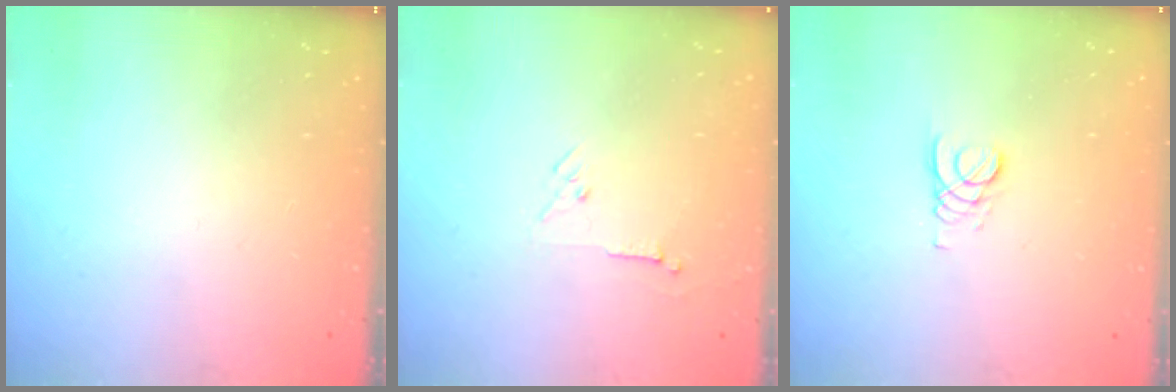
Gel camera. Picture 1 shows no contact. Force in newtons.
{"total": 3.5, "press": 3.4, "slide": 0.7}
{"total": 2.2, "press": 2.2, "slide": 0.3}